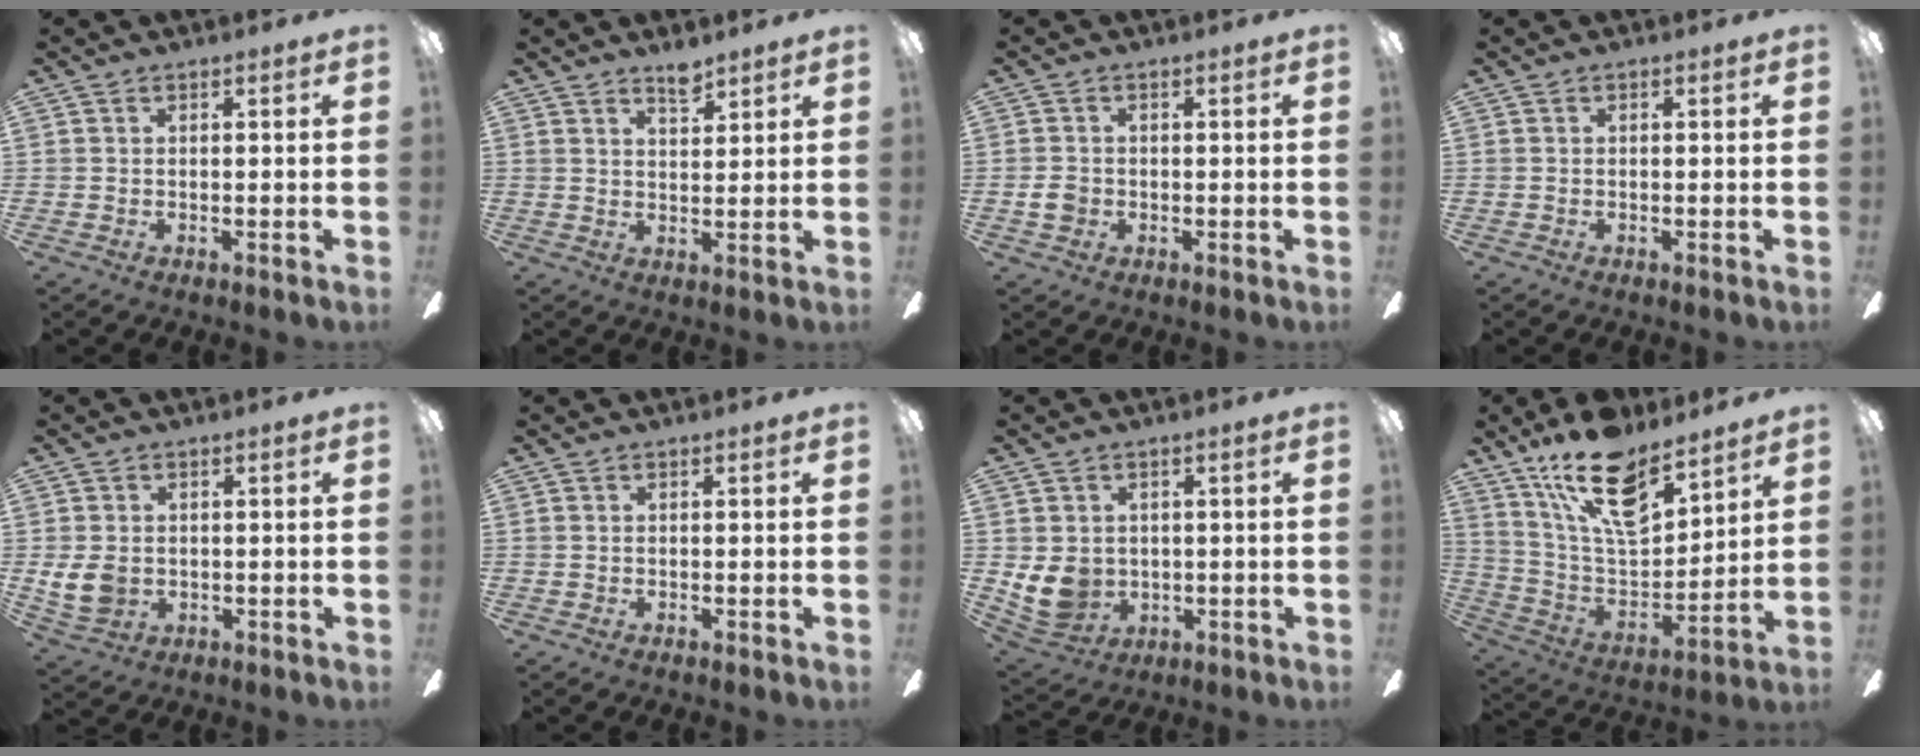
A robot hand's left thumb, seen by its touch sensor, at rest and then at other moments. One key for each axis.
{"total": 4.2, "fx": 3.6, "fy": 1.2, "fz": 1.7, "tx": -0.015, "ty": -0.023, "tz": 0.061}
{"total": 2.9, "fx": -0.5, "fy": 2.4, "fz": 1.5, "tx": -0.024, "ty": 0.007, "tz": -0.007}
{"total": 0.0}
{"total": 5.8, "fx": 0.4, "fy": 4.6, "fz": 3.4, "tx": -0.090, "ty": 0.005, "tz": 0.010}
{"total": 0.0}
{"total": 8.1, "fx": 1.0, "fy": 7.1, "fz": 3.8, "tx": -0.104, "ty": -0.010, "tz": 0.021}
{"total": 20.0, "fx": 13.7, "fy": 8.9, "fz": 11.6, "tx": -0.201, "ty": -0.080, "tz": 0.244}